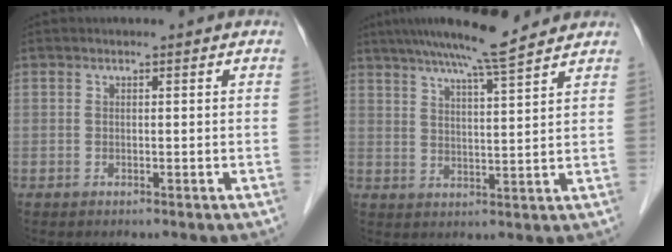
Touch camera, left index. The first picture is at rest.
{"total": 10.1, "force": [8.6, -0.4, 5.2], "torque": [-0.088, 0.016, 0.132]}